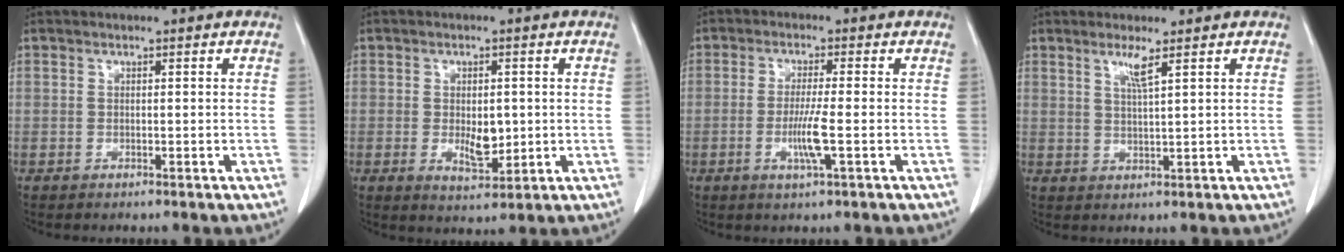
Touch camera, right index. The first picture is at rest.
{"total": 3.7, "force": [0.0, 2.0, 3.1], "torque": [-0.048, -0.008, 0.009]}
{"total": 5.1, "force": [-1.3, -0.3, 4.9], "torque": [-0.096, -0.011, -0.026]}
{"total": 2.7, "force": [1.6, -0.5, 2.1], "torque": [-0.045, -0.006, 0.033]}